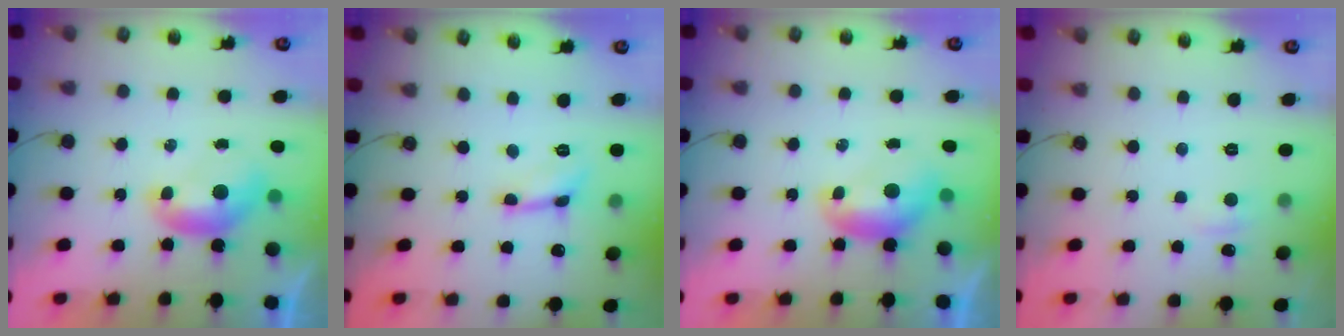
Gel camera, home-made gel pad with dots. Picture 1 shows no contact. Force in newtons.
{"total": 1.2, "press": 1.1, "slide": 0.3}
{"total": 1.1, "press": 1.0, "slide": 0.3}
{"total": 2.7, "press": 2.7, "slide": 0.5}